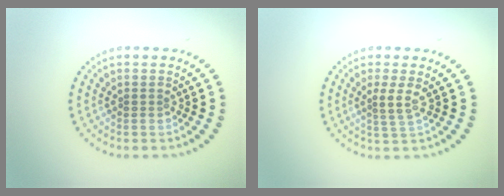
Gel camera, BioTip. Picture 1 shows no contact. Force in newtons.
{"total": 1.8, "press": 1.3, "slide": 1.3}